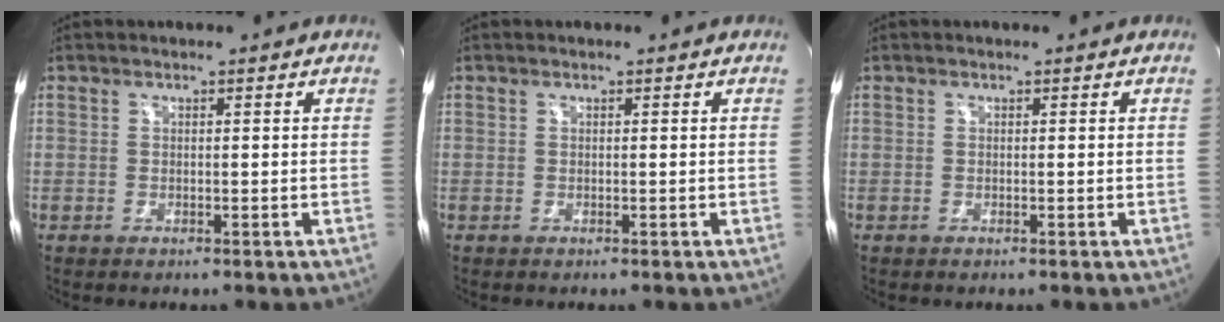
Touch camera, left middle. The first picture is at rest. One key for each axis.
{"total": 0.0}
{"total": 0.0}